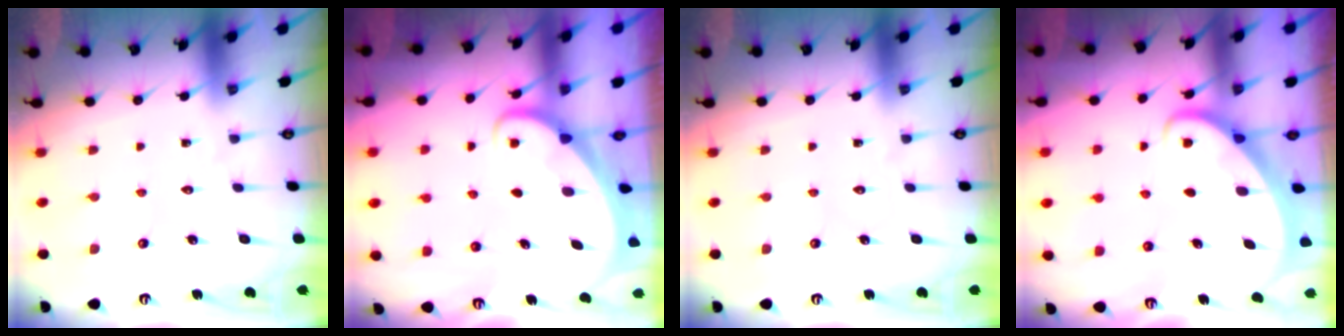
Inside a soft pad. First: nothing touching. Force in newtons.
{"total": 1.7, "press": 1.7, "slide": 0.1}
{"total": 0.0}
{"total": 2.7, "press": 2.7, "slide": 0.2}